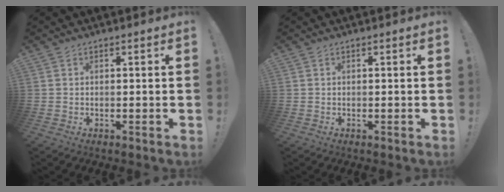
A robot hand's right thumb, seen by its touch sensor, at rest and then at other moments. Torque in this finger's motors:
{"motor_torque": [-0.08, -0.08, 0.00, 0.00, 0.00]}